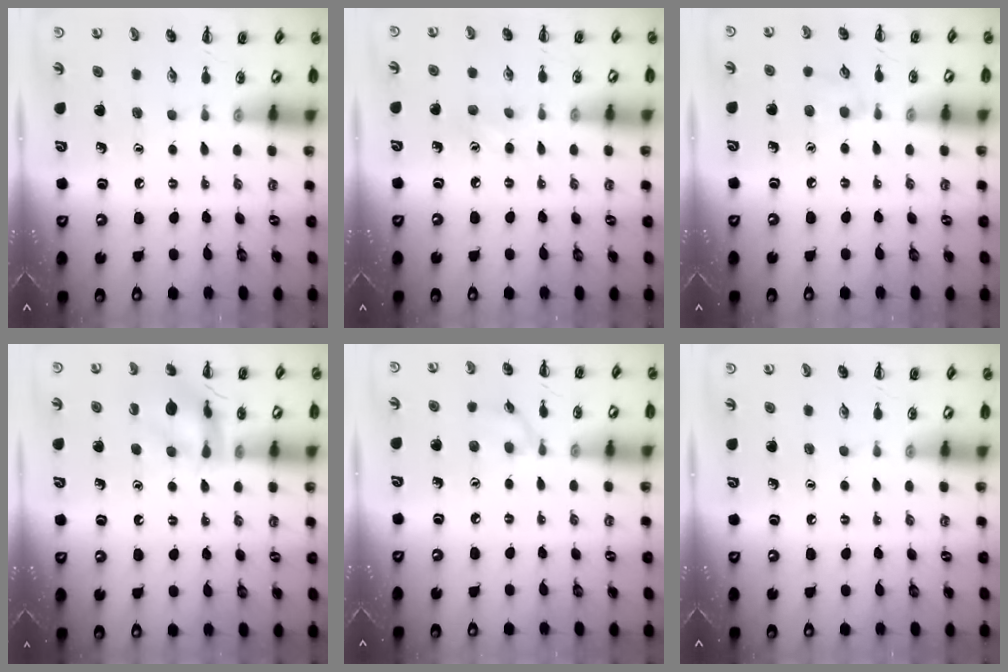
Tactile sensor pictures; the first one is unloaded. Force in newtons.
{"total": 2.0, "press": 1.9, "slide": 0.6}
{"total": 5.5, "press": 5.0, "slide": 2.1}
{"total": 14.0, "press": 13.9, "slide": 1.4}
{"total": 5.4, "press": 5.3, "slide": 0.6}
{"total": 0.0}